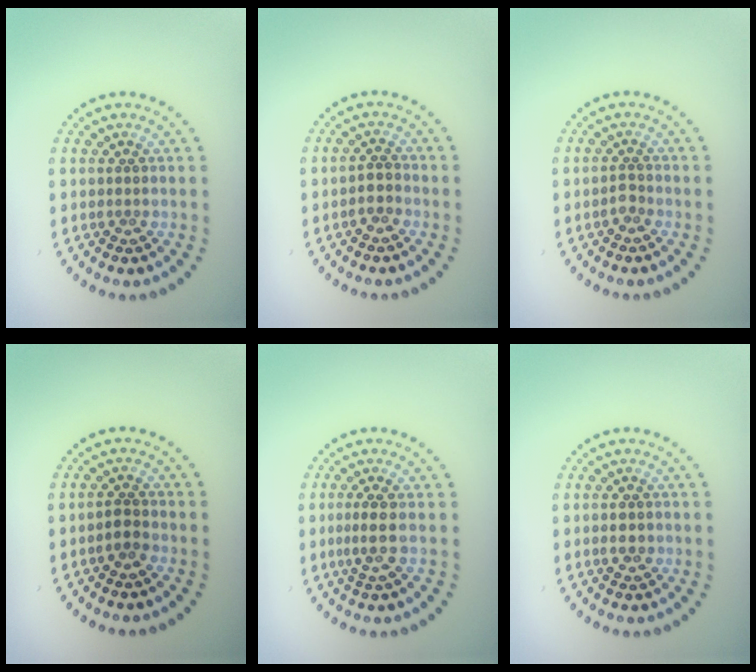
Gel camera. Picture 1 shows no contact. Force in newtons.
{"total": 1.4, "press": 1.1, "slide": 0.8}
{"total": 1.0, "press": 0.7, "slide": 0.6}
{"total": 1.2, "press": 1.1, "slide": 0.5}
{"total": 1.8, "press": 1.5, "slide": 1.1}
{"total": 1.7, "press": 1.7, "slide": 0.1}